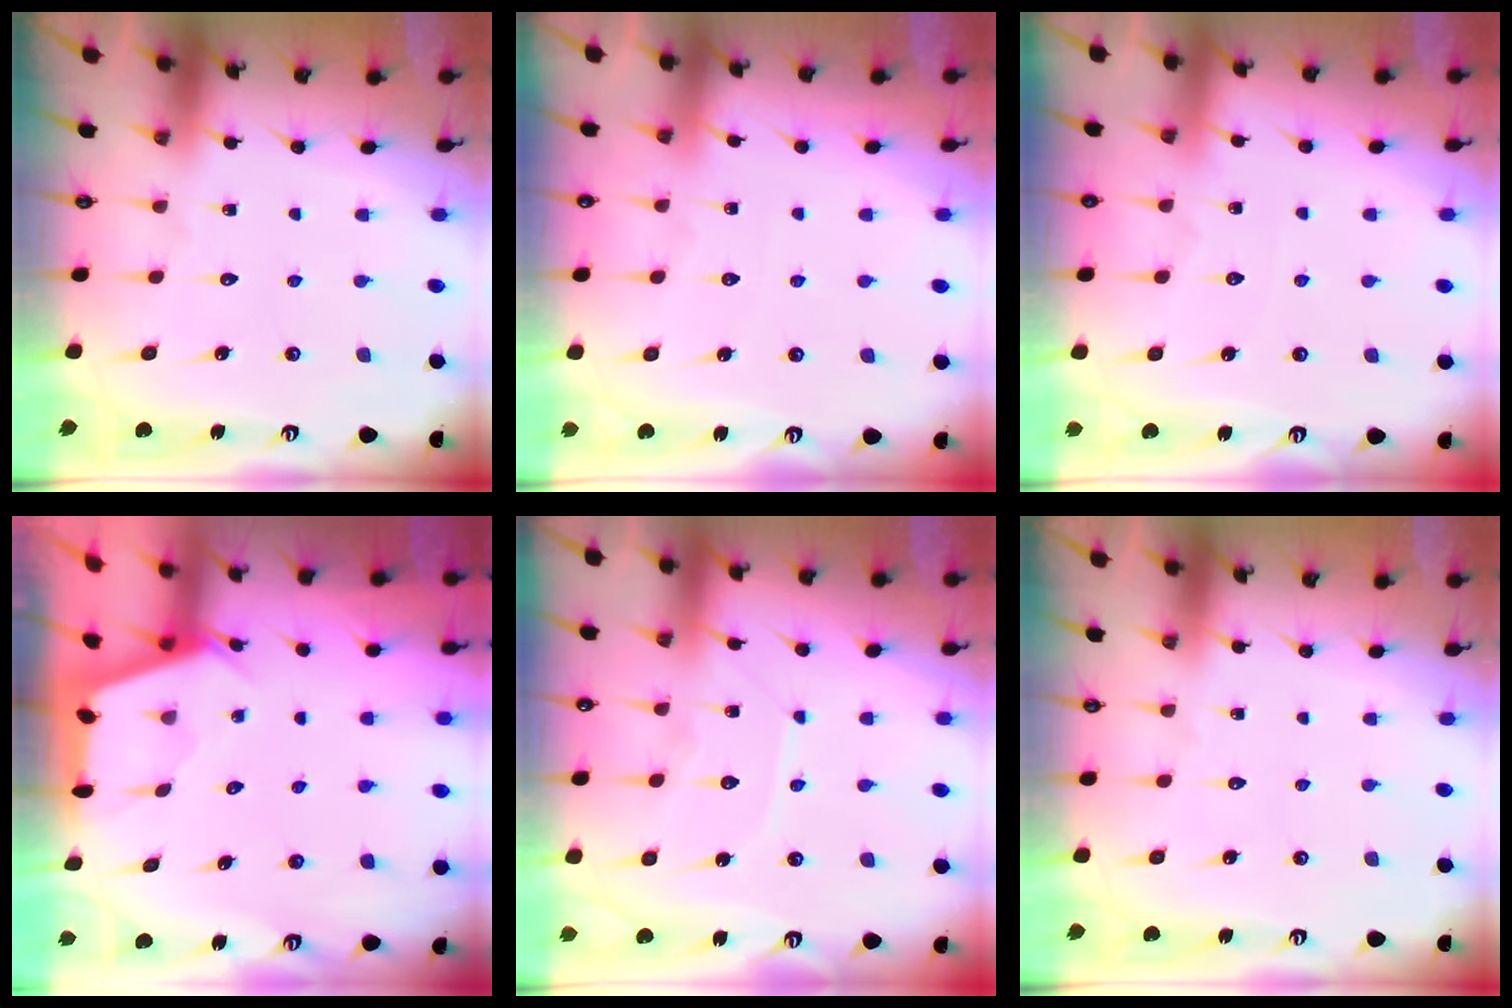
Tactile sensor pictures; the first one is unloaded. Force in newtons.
{"total": 3.2, "press": 3.2, "slide": 0.5}
{"total": 2.8, "press": 2.8, "slide": 0.5}
{"total": 2.5, "press": 2.5, "slide": 0.3}
{"total": 7.3, "press": 7.3, "slide": 0.3}
{"total": 0.0}